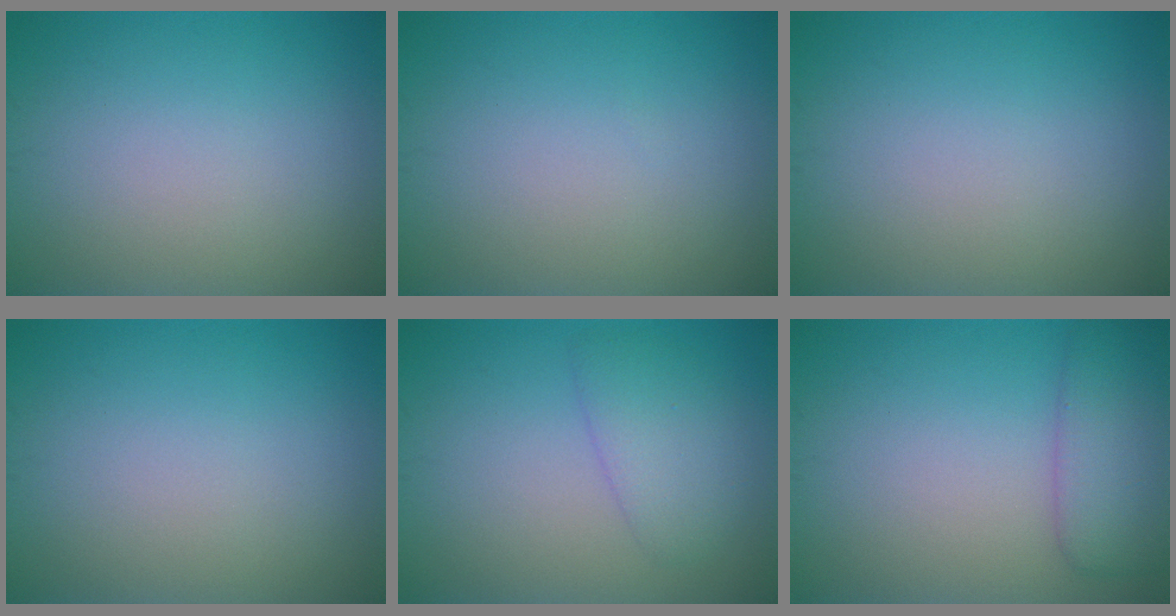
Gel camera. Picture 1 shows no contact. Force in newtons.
{"total": 0.0}
{"total": 0.0}
{"total": 0.0}
{"total": 2.7, "press": 2.7, "slide": 0.3}
{"total": 3.8, "press": 3.8, "slide": 0.1}